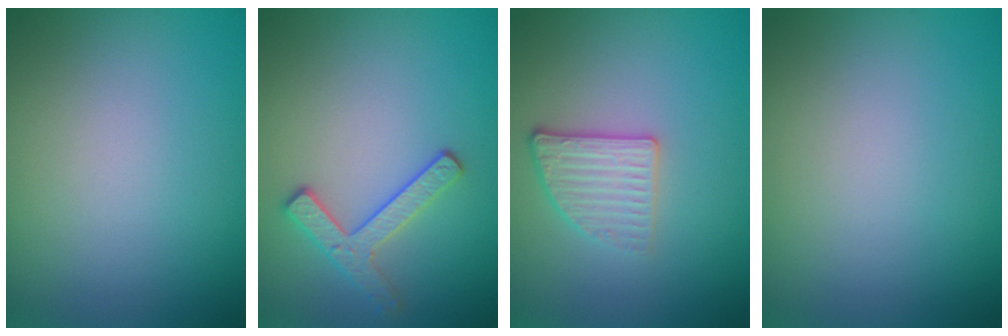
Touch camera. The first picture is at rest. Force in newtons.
{"total": 2.5, "press": 2.3, "slide": 0.9}
{"total": 2.6, "press": 2.3, "slide": 1.2}
{"total": 0.0}